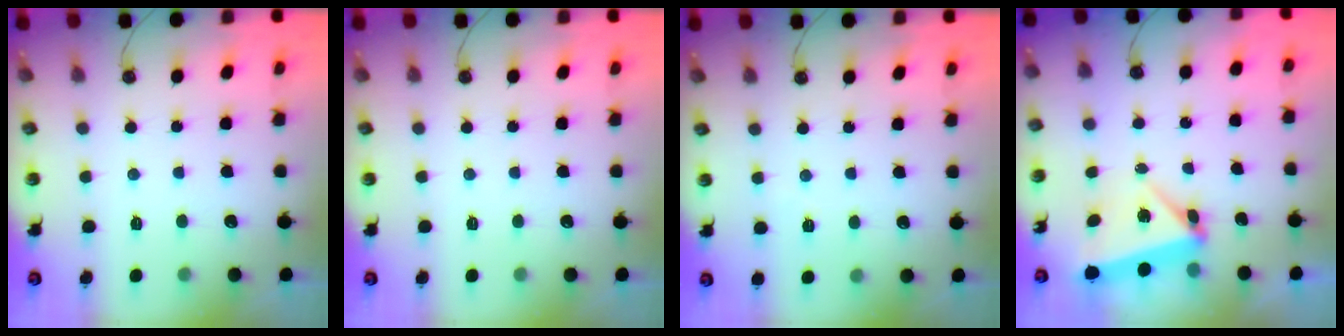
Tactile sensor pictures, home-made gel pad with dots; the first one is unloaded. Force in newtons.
{"total": 0.0}
{"total": 1.6, "press": 1.4, "slide": 0.6}
{"total": 5.6, "press": 5.5, "slide": 0.6}